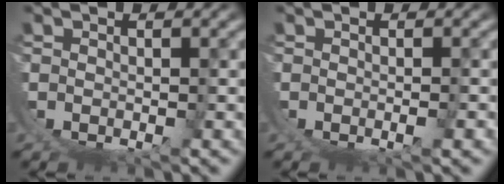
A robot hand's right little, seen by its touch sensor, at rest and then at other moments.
{"total": 0.8, "force": [-0.2, -0.4, 0.7], "torque": [-0.017, -0.002, -0.001]}